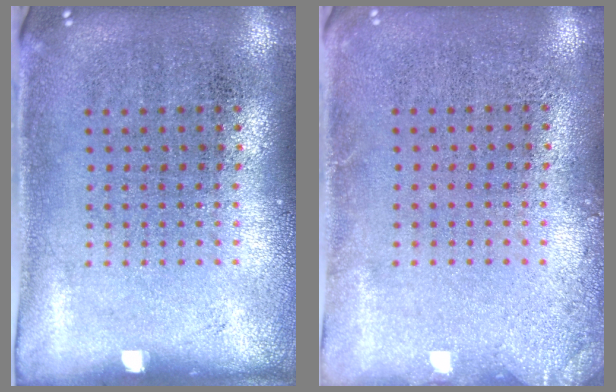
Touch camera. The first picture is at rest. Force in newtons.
{"total": 1.2, "press": 1.2, "slide": 0.2}